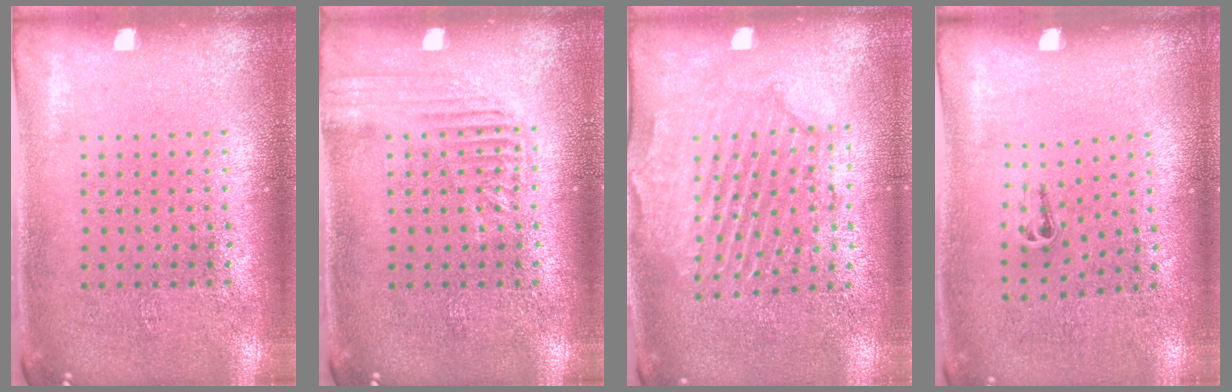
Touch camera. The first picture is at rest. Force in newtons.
{"total": 1.7, "press": 1.6, "slide": 0.2}
{"total": 1.9, "press": 1.9, "slide": 0.4}
{"total": 0.5, "press": 0.3, "slide": 0.4}